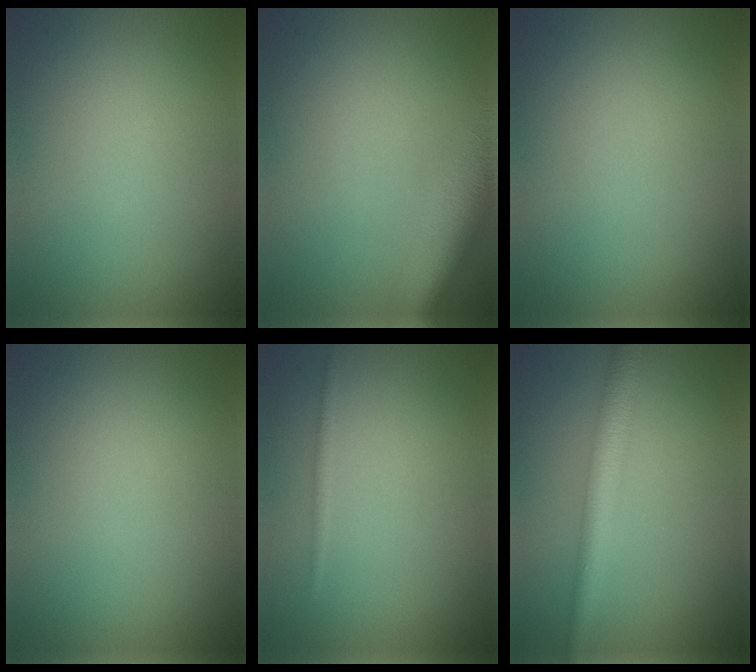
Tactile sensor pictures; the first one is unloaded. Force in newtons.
{"total": 7.7, "press": 7.7, "slide": 0.5}
{"total": 0.0}
{"total": 0.0}
{"total": 0.8, "press": 0.8, "slide": 0.1}
{"total": 4.0, "press": 4.0, "slide": 0.2}